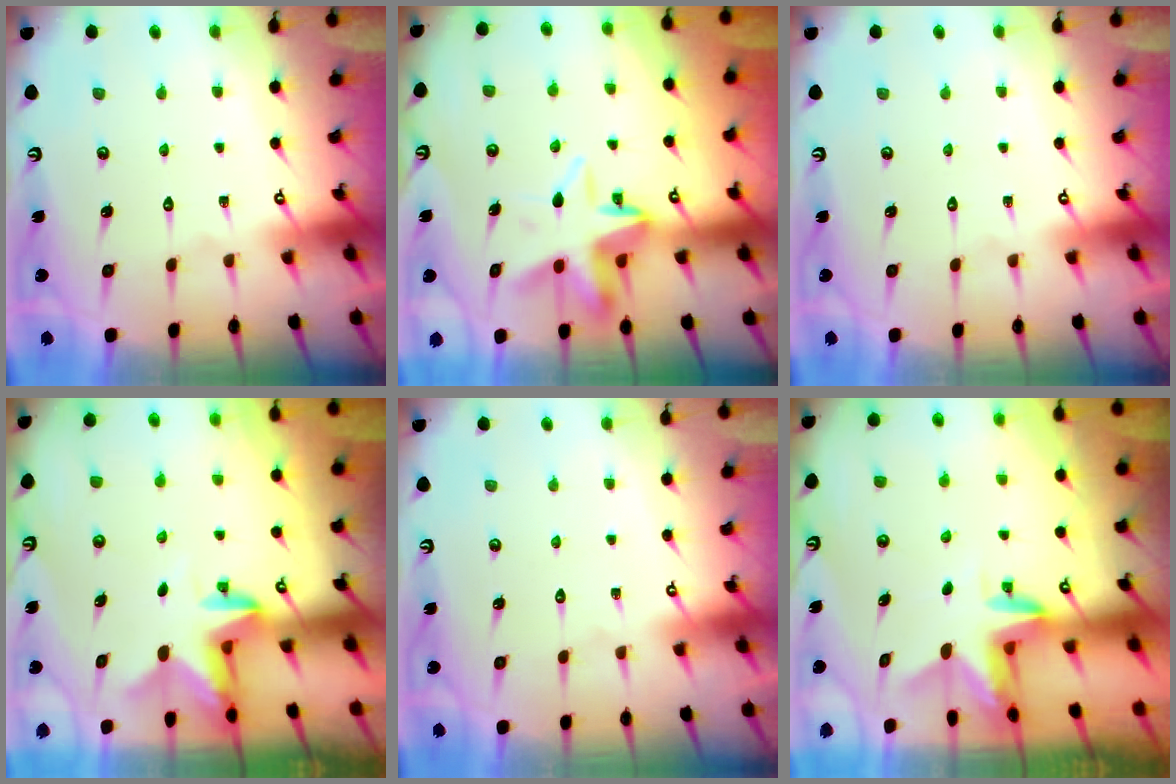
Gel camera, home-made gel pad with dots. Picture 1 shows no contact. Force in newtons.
{"total": 7.7, "press": 7.2, "slide": 2.8}
{"total": 0.0}
{"total": 2.9, "press": 2.9, "slide": 0.5}
{"total": 0.0}
{"total": 3.1, "press": 3.1, "slide": 0.2}